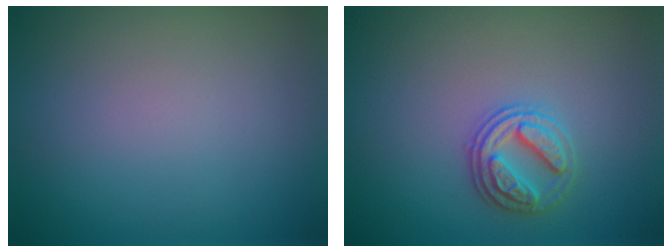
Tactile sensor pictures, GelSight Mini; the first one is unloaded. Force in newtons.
{"total": 2.6, "press": 2.6, "slide": 0.5}